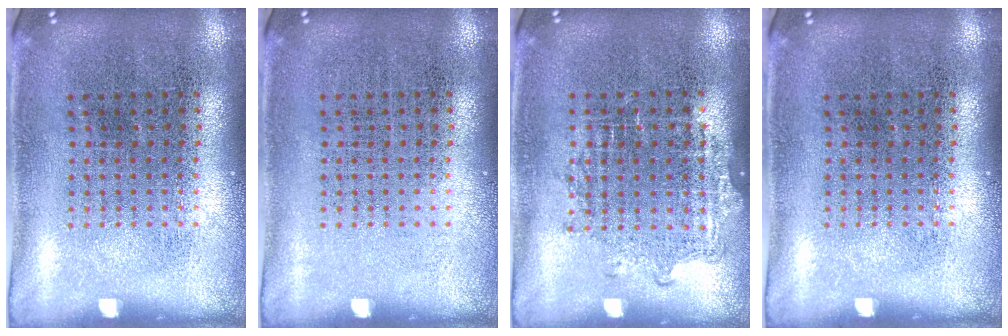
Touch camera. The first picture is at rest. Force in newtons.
{"total": 0.0}
{"total": 1.1, "press": 1.0, "slide": 0.4}
{"total": 0.0}